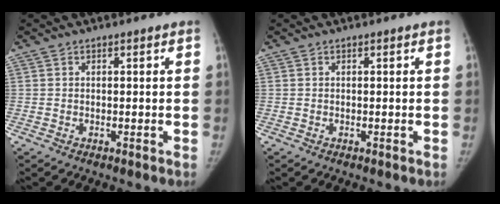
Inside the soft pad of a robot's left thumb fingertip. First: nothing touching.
{"total": 0.0}